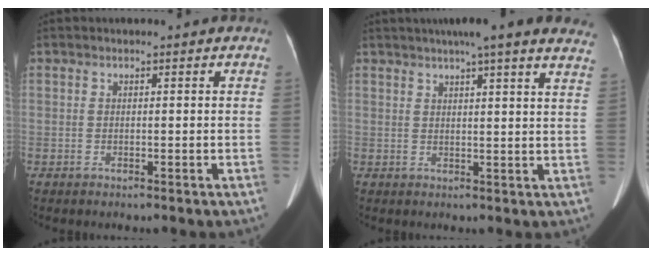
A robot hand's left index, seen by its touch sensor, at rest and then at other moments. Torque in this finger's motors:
{"motor_torque": [0.00, -0.47, 0.04, 0.06]}